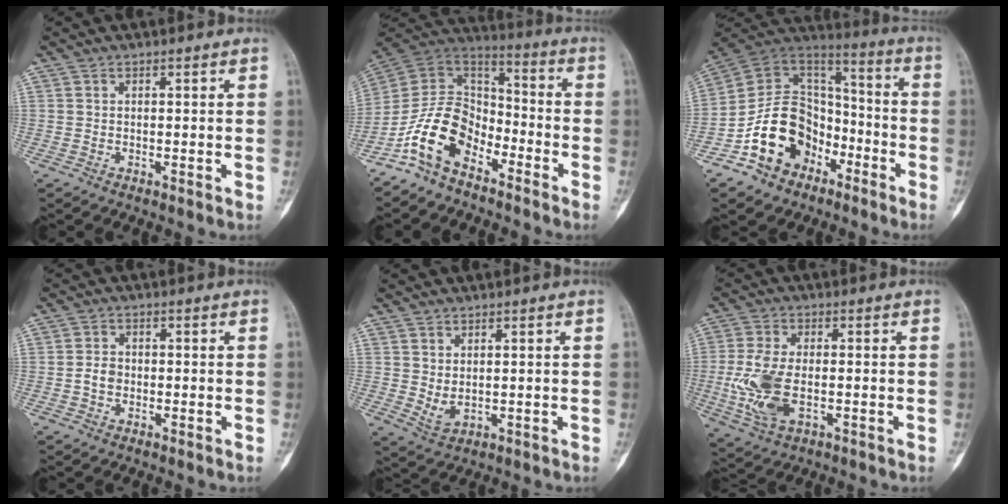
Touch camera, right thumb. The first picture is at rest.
{"total": 14.0, "force": [-8.1, 8.4, 7.7], "torque": [-0.134, 0.082, -0.168]}
{"total": 18.1, "force": [-8.3, 13.6, 8.7], "torque": [-0.115, 0.093, -0.148]}
{"total": 2.5, "force": [-0.5, 2.0, 1.5], "torque": [-0.022, 0.008, -0.014]}
{"total": 3.1, "force": [0.7, 1.7, 2.5], "torque": [-0.042, -0.008, 0.023]}
{"total": 10.7, "force": [-1.8, 5.7, 8.9], "torque": [-0.199, -0.003, -0.029]}